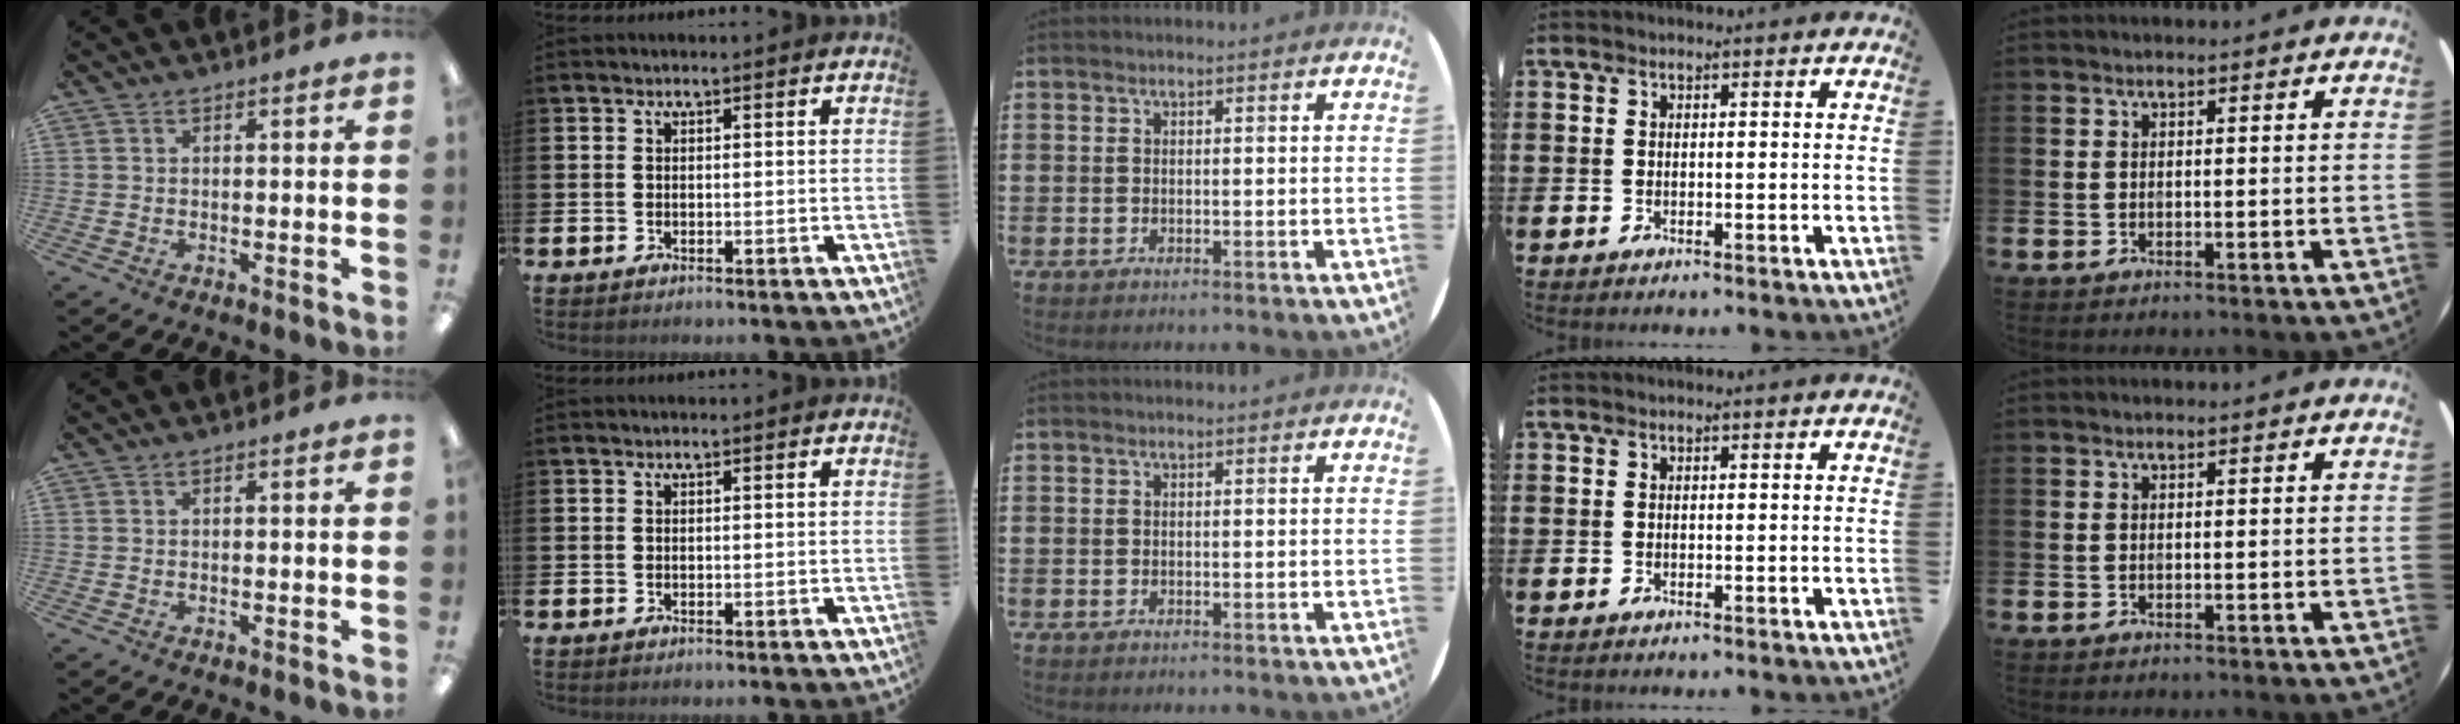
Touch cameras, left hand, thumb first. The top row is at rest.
{}